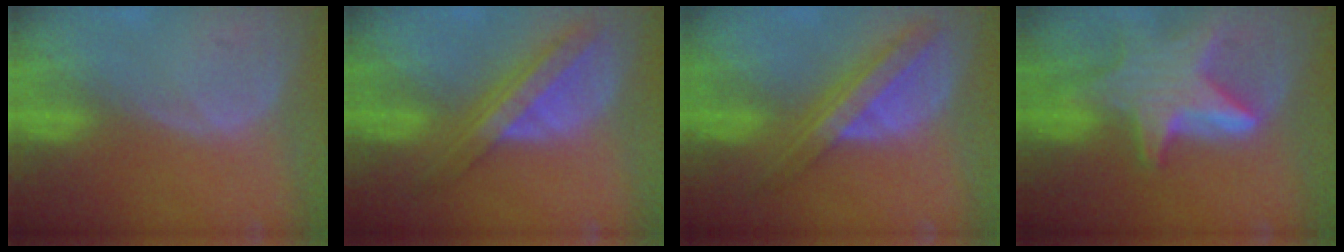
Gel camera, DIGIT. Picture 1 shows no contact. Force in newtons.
{"total": 8.3, "press": 7.1, "slide": 4.4}
{"total": 8.3, "press": 7.1, "slide": 4.4}
{"total": 9.1, "press": 9.1, "slide": 0.8}